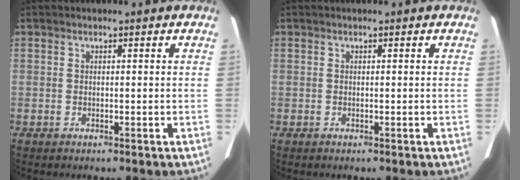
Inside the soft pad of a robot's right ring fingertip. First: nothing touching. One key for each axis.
{"total": 0.0}